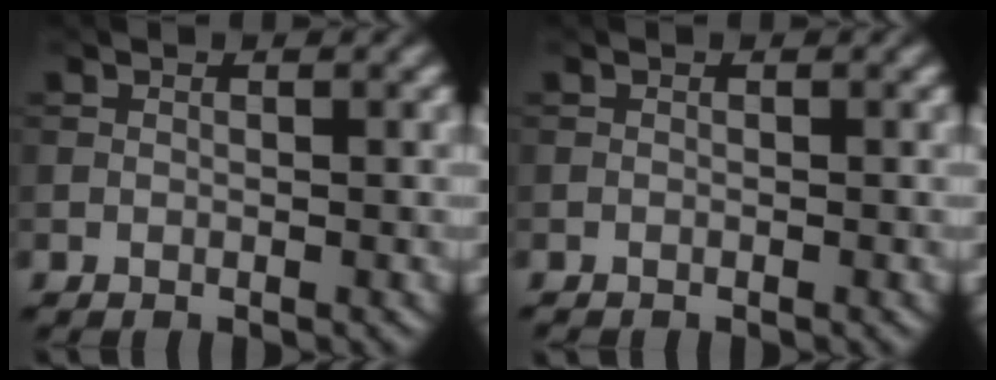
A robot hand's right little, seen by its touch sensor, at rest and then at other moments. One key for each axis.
{"total": 0.5, "fx": -0.5, "fy": 0.0, "fz": 0.0, "tx": 0.003, "ty": -0.002, "tz": -0.011}